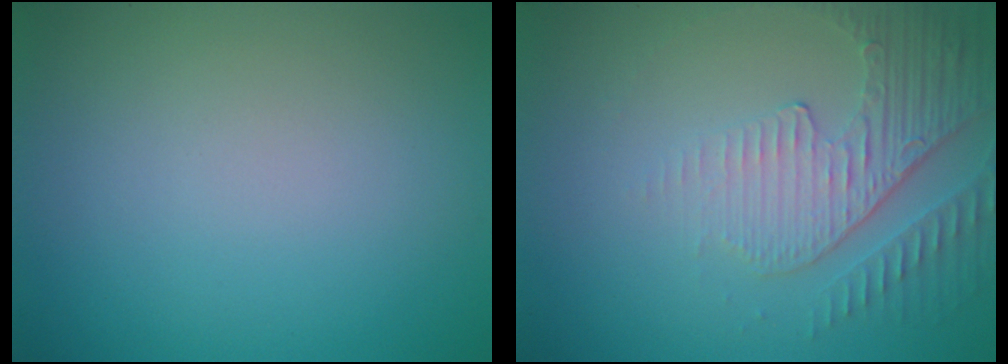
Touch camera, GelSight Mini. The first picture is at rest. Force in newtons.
{"total": 4.9, "press": 3.3, "slide": 3.6}